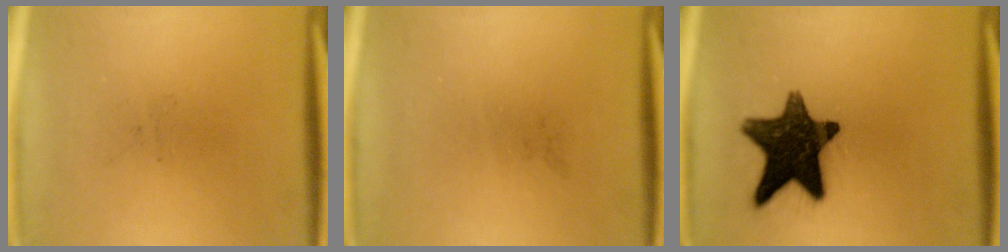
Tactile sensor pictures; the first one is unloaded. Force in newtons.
{"total": 0.0}
{"total": 14.7}